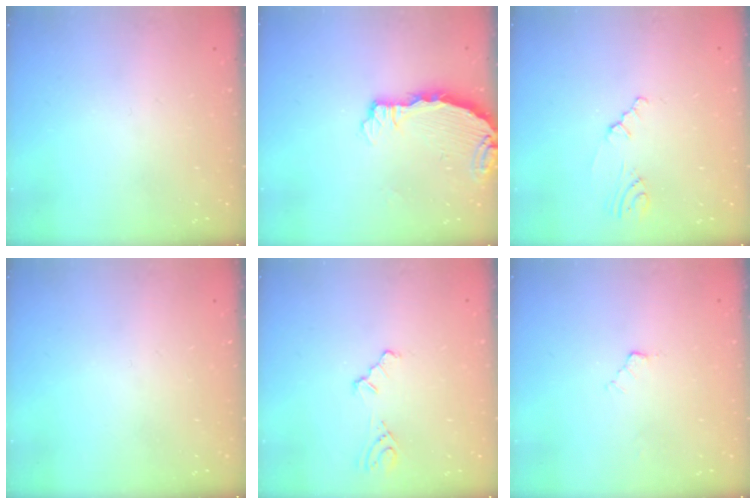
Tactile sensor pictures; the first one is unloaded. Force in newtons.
{"total": 3.6, "press": 3.6, "slide": 0.3}
{"total": 1.1, "press": 1.1, "slide": 0.4}
{"total": 0.0}
{"total": 3.2, "press": 3.2, "slide": 0.7}
{"total": 3.7, "press": 3.7, "slide": 0.5}